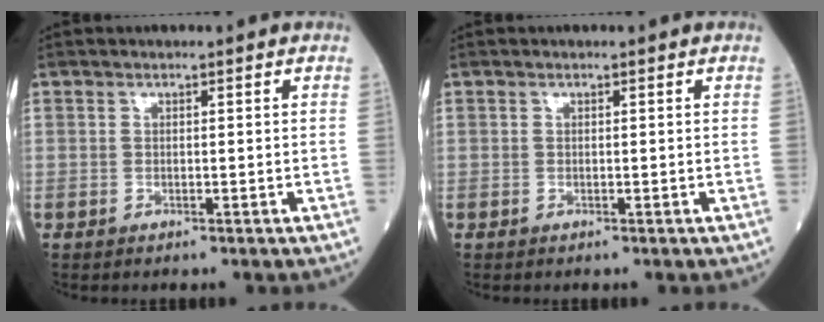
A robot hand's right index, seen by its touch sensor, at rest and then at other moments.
{"total": 0.0}